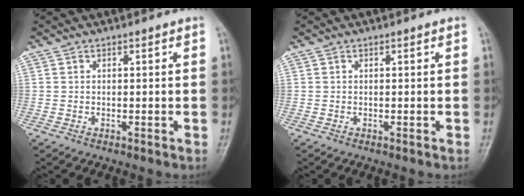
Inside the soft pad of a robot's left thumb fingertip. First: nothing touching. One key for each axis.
{"total": 0.0}